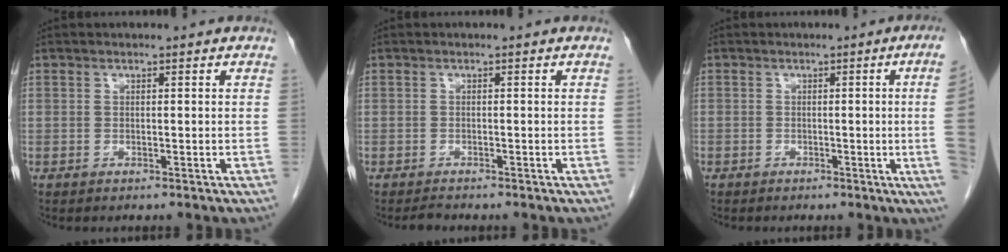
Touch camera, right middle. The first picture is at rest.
{"total": 0.9, "force": [-0.9, 0.0, 0.2], "torque": [-0.006, -0.004, -0.013]}
{"total": 6.5, "force": [-0.5, -2.3, 6.0], "torque": [-0.055, -0.011, -0.007]}